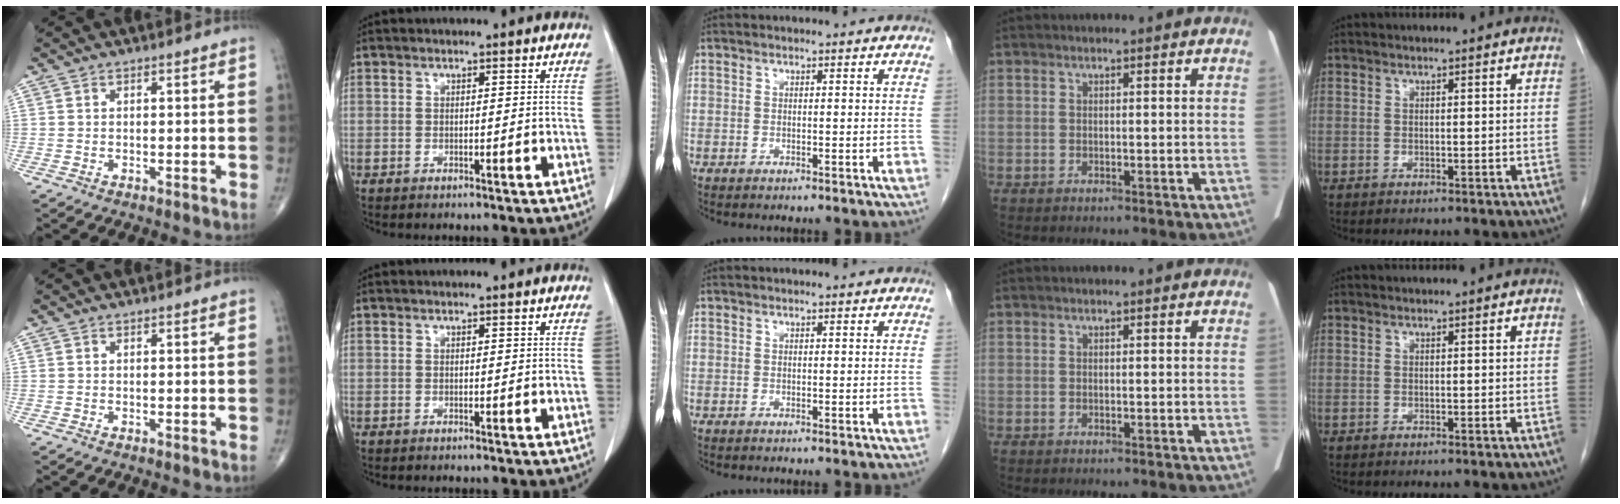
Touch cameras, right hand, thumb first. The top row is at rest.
{}